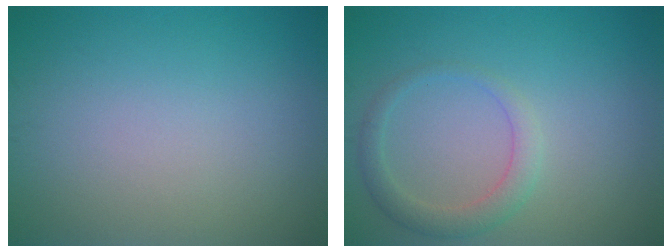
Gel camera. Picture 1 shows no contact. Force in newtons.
{"total": 2.4, "press": 2.4, "slide": 0.1}